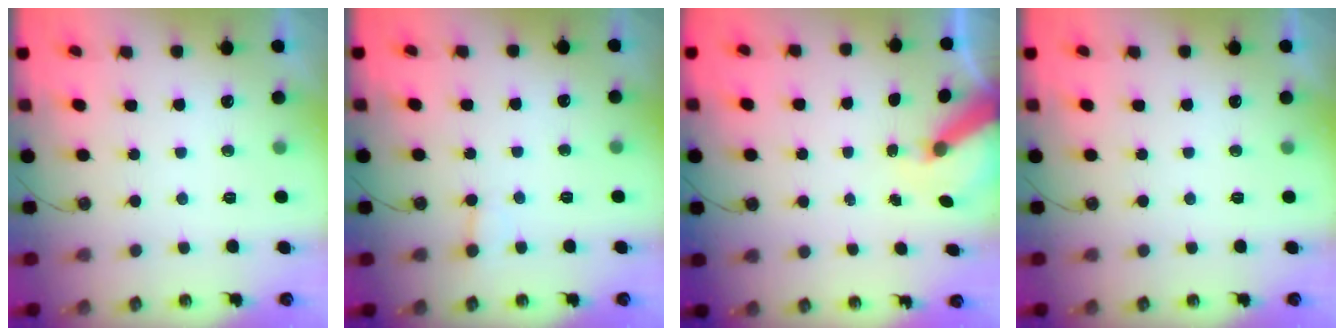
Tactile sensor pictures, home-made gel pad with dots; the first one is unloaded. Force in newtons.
{"total": 2.0, "press": 2.0, "slide": 0.1}
{"total": 6.8, "press": 6.7, "slide": 0.7}
{"total": 0.0}